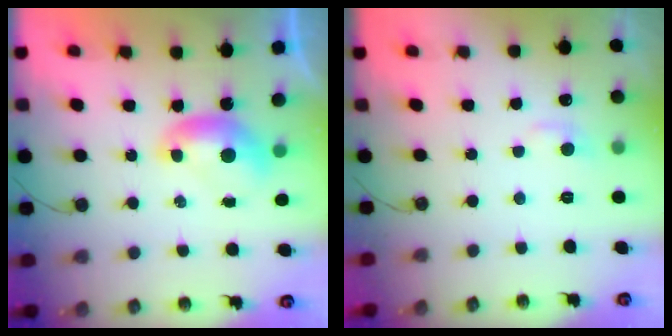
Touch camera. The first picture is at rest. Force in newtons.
{"total": 1.0, "press": 0.7, "slide": 0.8}